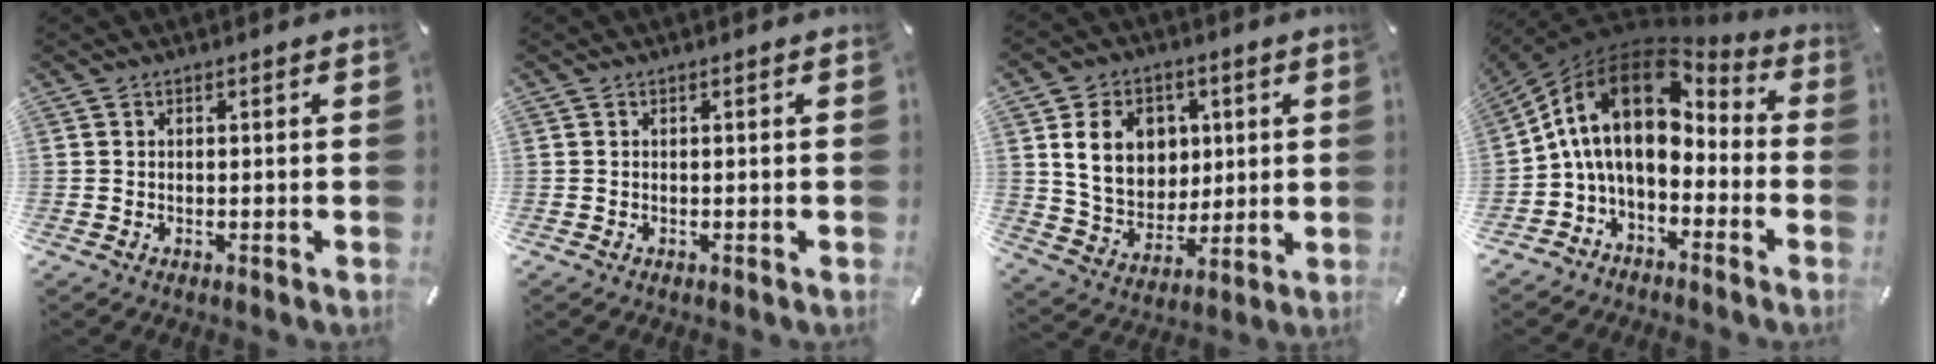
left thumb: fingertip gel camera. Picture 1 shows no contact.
{"total": 0.0}
{"total": 13.3, "force": [3.4, 11.3, 6.2], "torque": [-0.108, 0.001, 0.070]}
{"total": 16.4, "force": [1.4, 10.4, 12.6], "torque": [-0.262, -0.008, 0.017]}